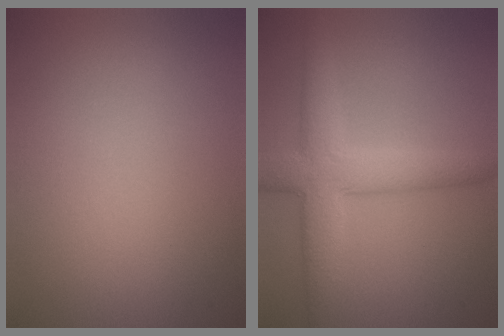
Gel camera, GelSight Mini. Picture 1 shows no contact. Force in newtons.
{"total": 5.6, "press": 5.6, "slide": 0.3}